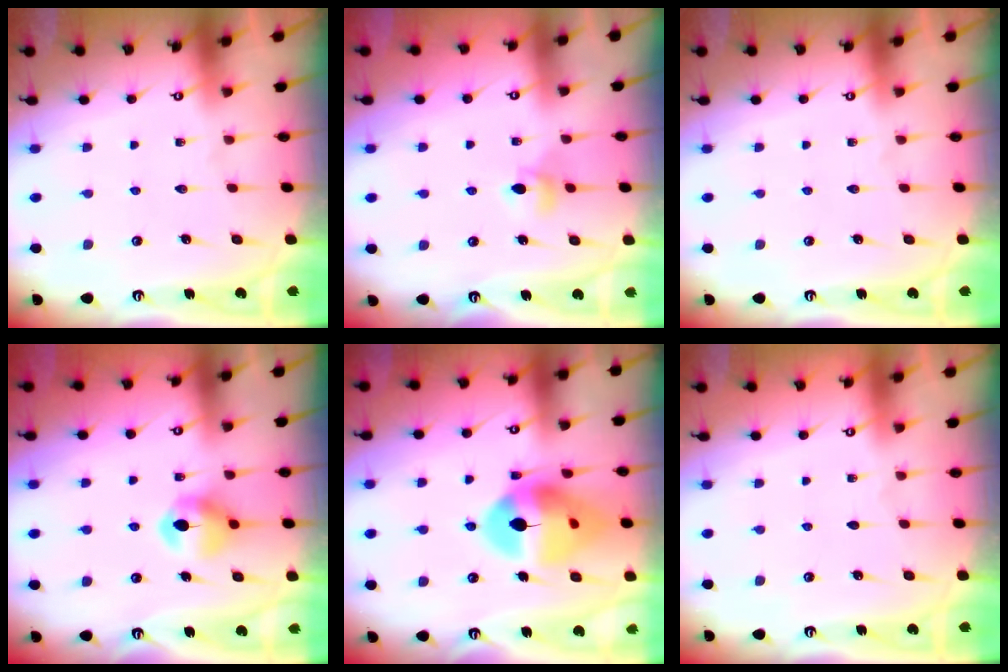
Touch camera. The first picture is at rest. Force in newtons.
{"total": 5.7, "press": 5.6, "slide": 0.8}
{"total": 0.0}
{"total": 7.8, "press": 7.8, "slide": 0.7}
{"total": 15.7, "press": 15.6, "slide": 1.8}
{"total": 0.0}